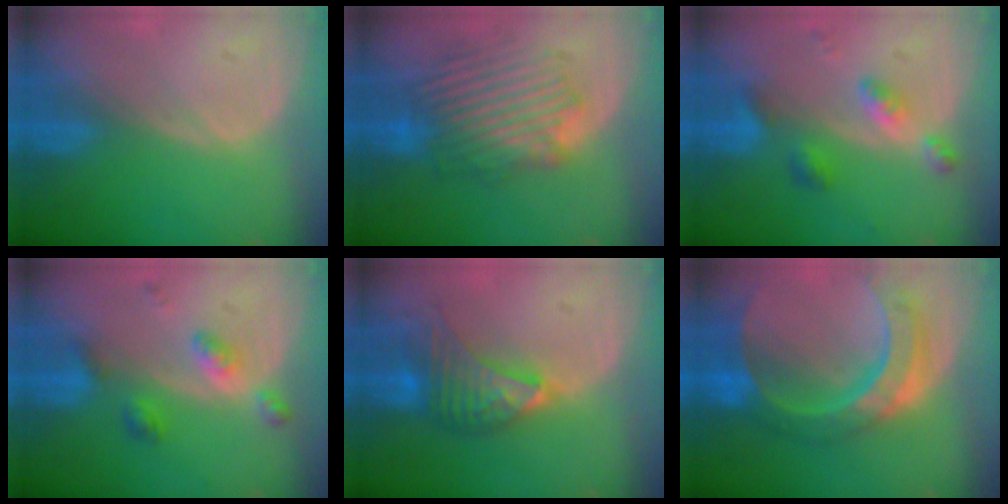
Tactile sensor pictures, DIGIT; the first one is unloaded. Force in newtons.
{"total": 8.5, "press": 8.3, "slide": 1.7}
{"total": 5.5, "press": 4.8, "slide": 2.7}
{"total": 4.5, "press": 4.5, "slide": 0.0}
{"total": 7.0, "press": 6.9, "slide": 1.1}
{"total": 11.0, "press": 9.3, "slide": 5.9}